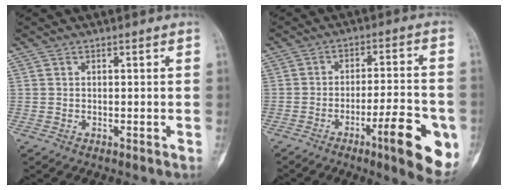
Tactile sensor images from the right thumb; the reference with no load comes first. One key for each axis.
{"total": 11.1, "fx": -4.4, "fy": 2.4, "fz": 9.9, "tx": -0.126, "ty": 0.010, "tz": -0.060}